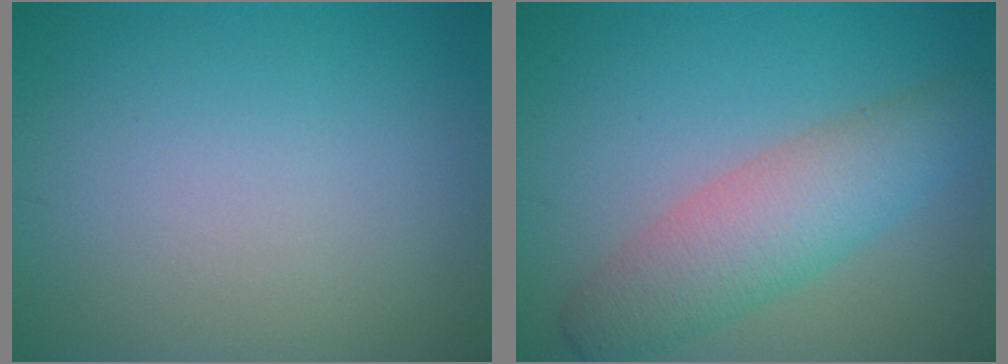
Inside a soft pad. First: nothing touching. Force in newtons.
{"total": 5.4, "press": 5.4, "slide": 0.2}